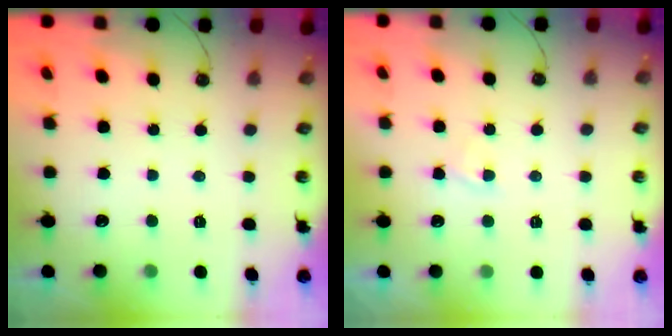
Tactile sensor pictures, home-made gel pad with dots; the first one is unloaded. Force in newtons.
{"total": 0.9, "press": 0.9, "slide": 0.2}